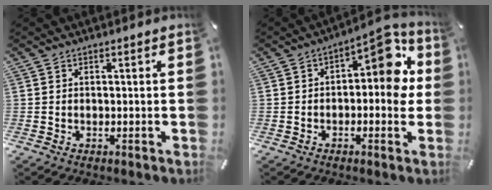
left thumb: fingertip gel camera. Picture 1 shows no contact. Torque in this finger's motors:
{"motor_torque": [0.10, 0.23, -0.03, -0.02, 0.10]}